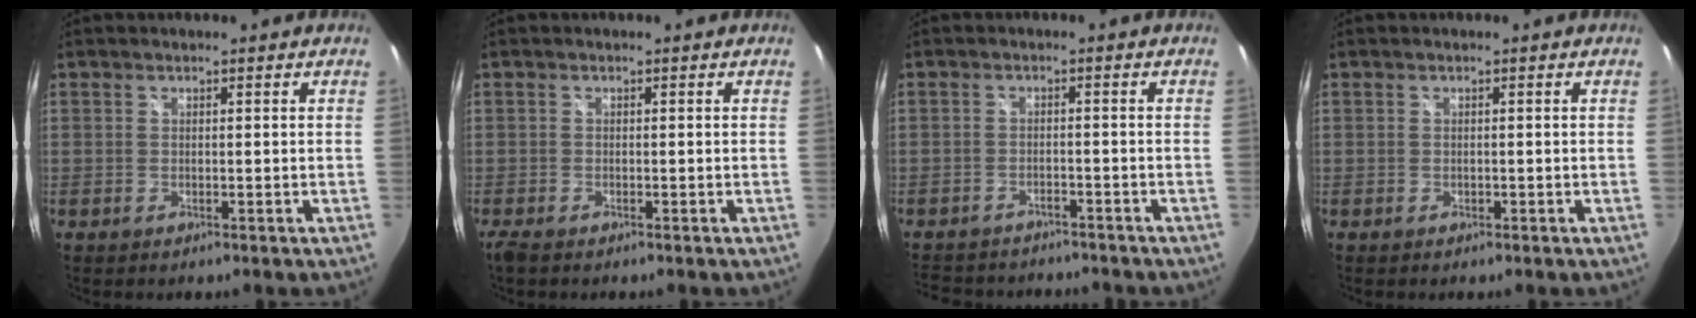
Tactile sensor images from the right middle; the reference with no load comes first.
{"total": 1.7, "force": [-1.3, 0.5, 1.0], "torque": [-0.021, -0.007, -0.024]}
{"total": 10.5, "force": [-9.1, 3.9, 3.6], "torque": [-0.090, -0.008, -0.131]}
{"total": 0.0}